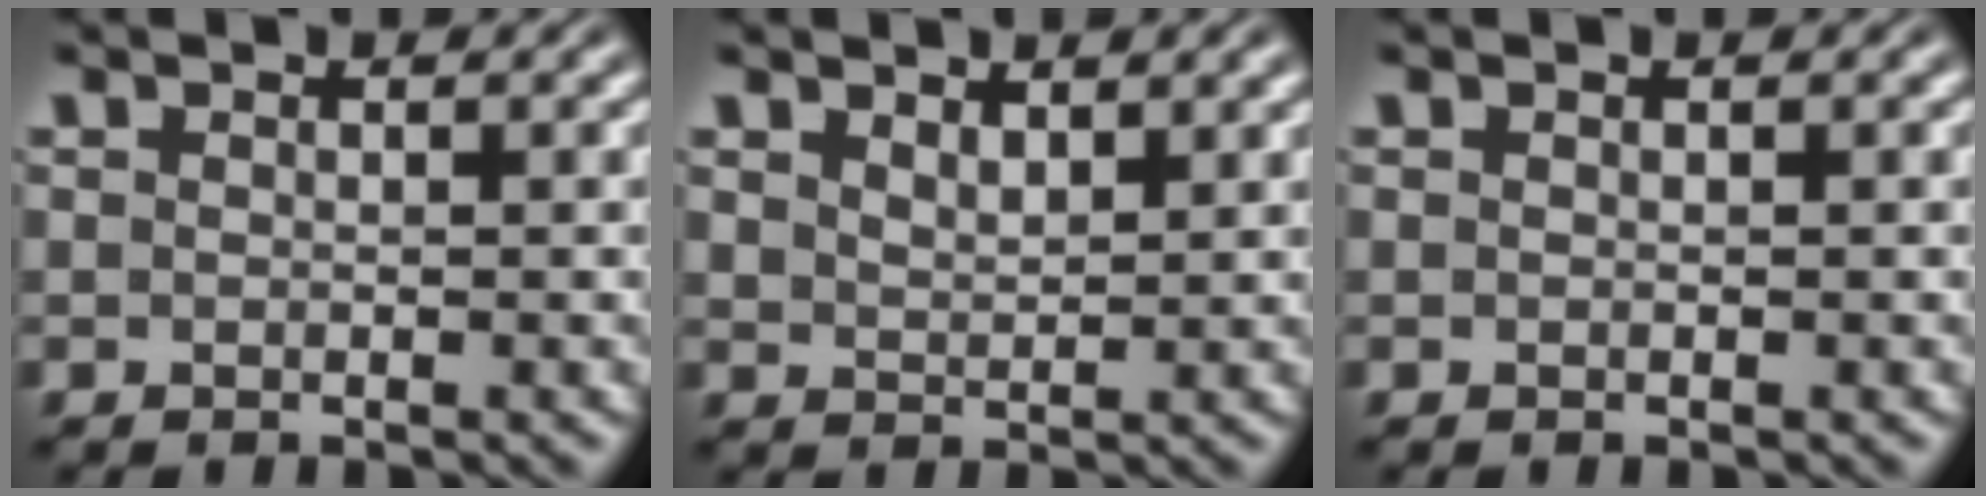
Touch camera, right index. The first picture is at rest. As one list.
[{"total": 1.8, "force": [1.8, -0.5, 0.3], "torque": [0.002, -0.009, 0.043]}, {"total": 0.0}]